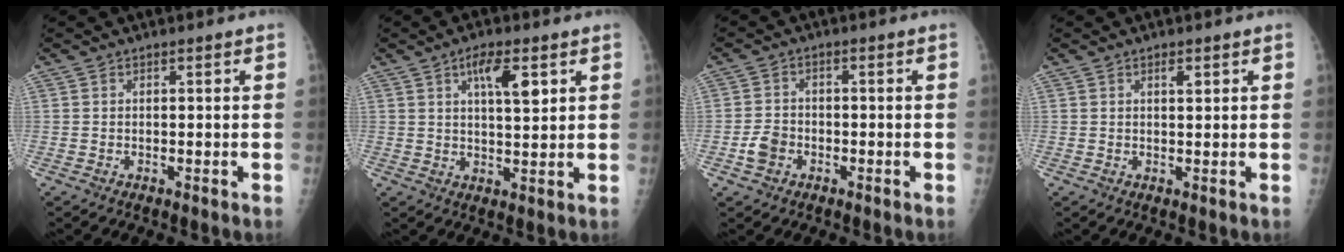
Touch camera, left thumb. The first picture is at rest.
{"total": 7.1, "force": [3.1, 2.3, 5.9], "torque": [-0.088, -0.013, 0.050]}
{"total": 3.9, "force": [-1.7, 3.0, 1.8], "torque": [-0.026, 0.012, -0.032]}
{"total": 1.5, "force": [0.8, 0.6, 1.2], "torque": [-0.014, -0.002, 0.013]}